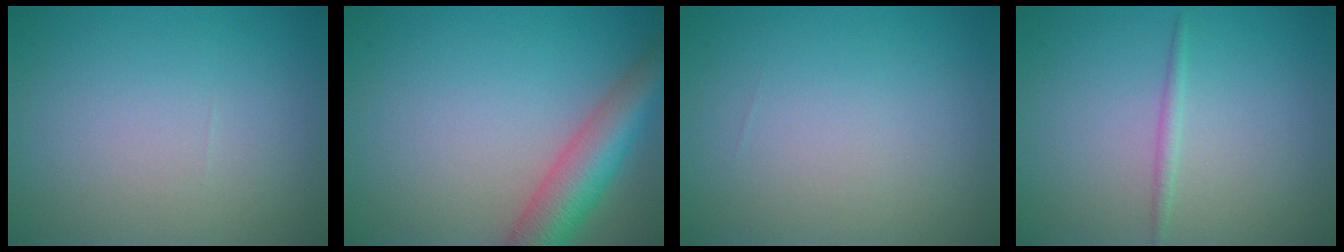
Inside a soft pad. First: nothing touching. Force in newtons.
{"total": 6.4, "press": 6.4, "slide": 0.3}
{"total": 0.0}
{"total": 1.0, "press": 1.0, "slide": 0.0}